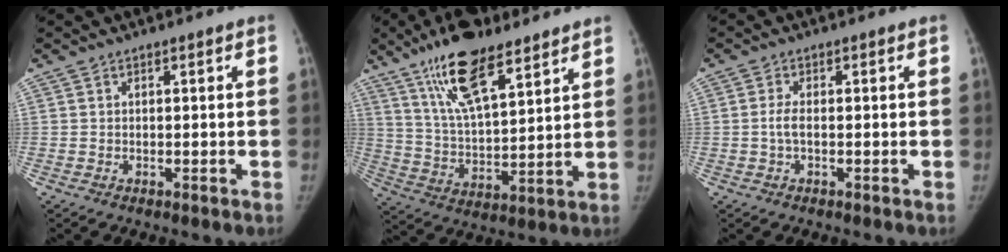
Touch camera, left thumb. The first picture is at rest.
{"total": 16.6, "force": [11.0, 5.6, 11.2], "torque": [-0.179, -0.046, 0.204]}
{"total": 2.2, "force": [-0.2, 0.8, 2.0], "torque": [-0.049, 0.002, -0.005]}